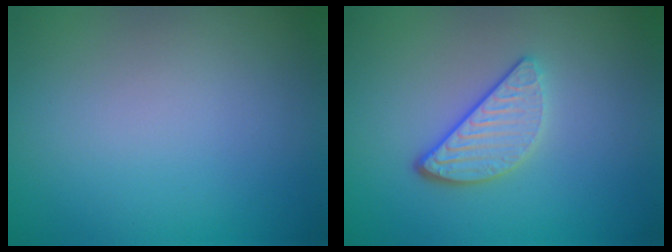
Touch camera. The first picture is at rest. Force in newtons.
{"total": 3.3, "press": 2.6, "slide": 2.0}